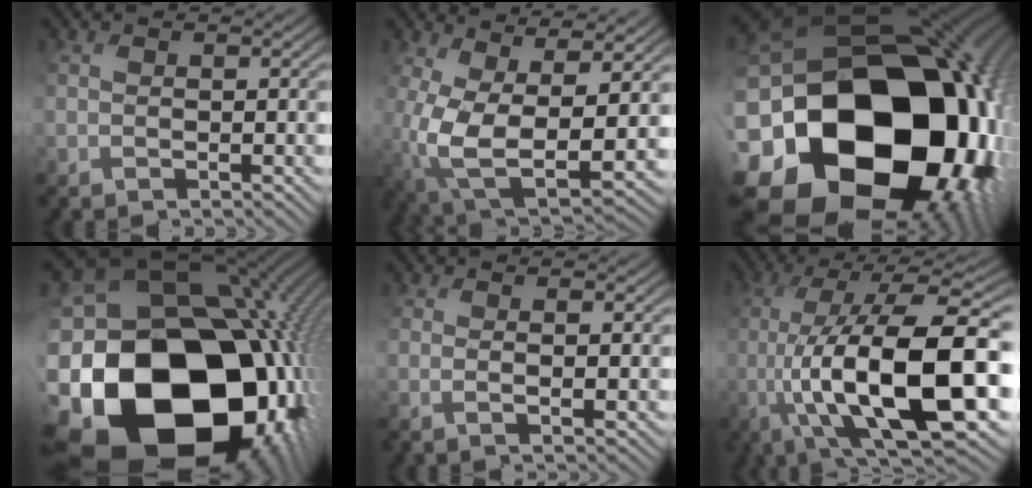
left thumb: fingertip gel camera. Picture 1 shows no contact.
{"total": 9.8, "force": [-0.3, 4.6, 8.6], "torque": [-0.211, -0.017, 0.005]}
{"total": 24.8, "force": [-6.1, 20.0, 13.4], "torque": [-0.255, -0.066, -0.110]}
{"total": 24.7, "force": [-8.9, 19.3, 12.7], "torque": [-0.233, -0.072, -0.141]}
{"total": 1.6, "force": [0.5, 0.5, 1.5], "torque": [-0.023, 0.003, 0.009]}
{"total": 16.8, "force": [-3.2, 6.2, 15.3], "torque": [-0.271, -0.005, -0.041]}